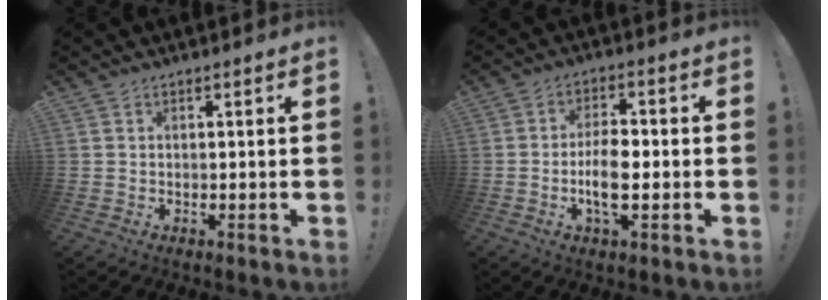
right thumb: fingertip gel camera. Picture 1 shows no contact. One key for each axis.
{"total": 8.3, "fx": -1.5, "fy": 3.6, "fz": 7.3, "tx": -0.125, "ty": 0.001, "tz": -0.030}